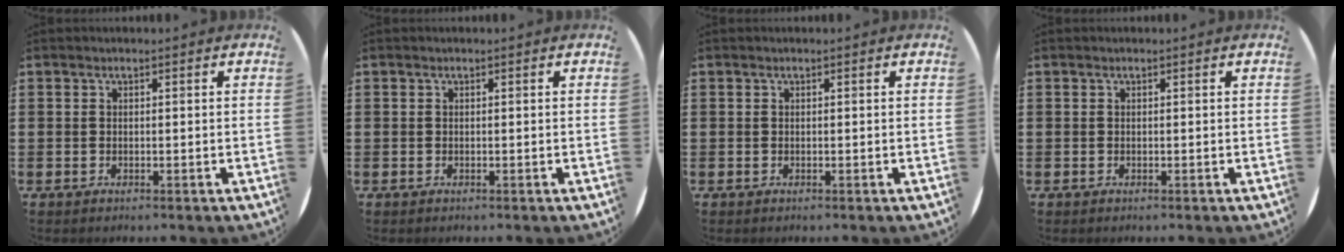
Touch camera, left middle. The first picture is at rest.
{"total": 0.0}
{"total": 0.0}
{"total": 0.0}